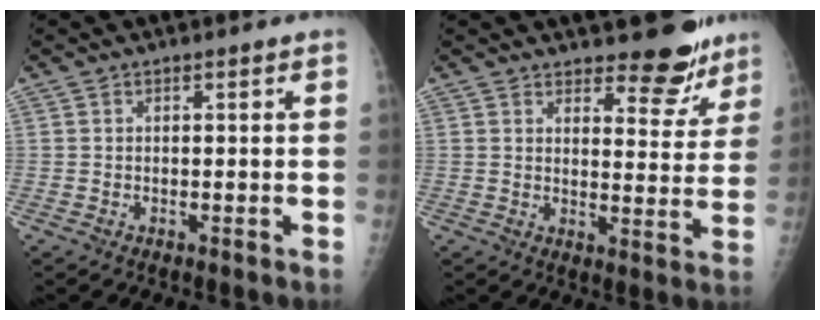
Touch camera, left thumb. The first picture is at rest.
{"total": 9.3, "force": [7.7, 3.6, 3.6], "torque": [-0.012, -0.062, 0.099]}